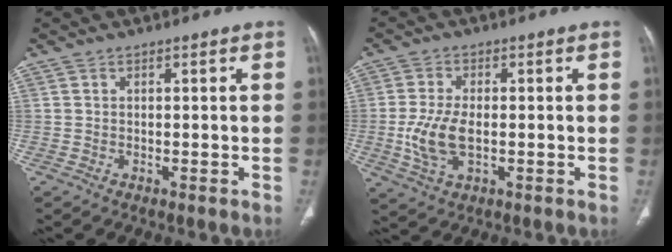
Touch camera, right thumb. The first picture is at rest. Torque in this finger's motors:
{"motor_torque": [1.14, 1.48, 0.66, -1.13, 0.36]}